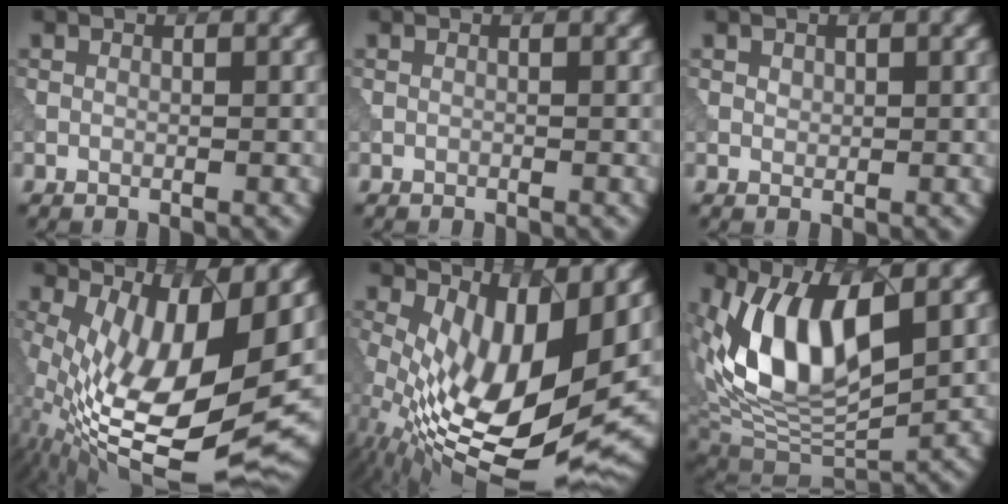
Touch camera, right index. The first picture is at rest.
{"total": 0.0}
{"total": 0.7, "force": [0.5, 0.5, 0.1], "torque": [-0.003, -0.001, 0.013]}
{"total": 13.5, "force": [0.7, 4.7, 12.6], "torque": [-0.229, -0.027, 0.034]}
{"total": 12.8, "force": [1.3, 6.0, 11.2], "torque": [-0.198, -0.032, 0.032]}
{"total": 9.8, "force": [2.5, 4.9, 8.1], "torque": [-0.157, -0.012, 0.047]}